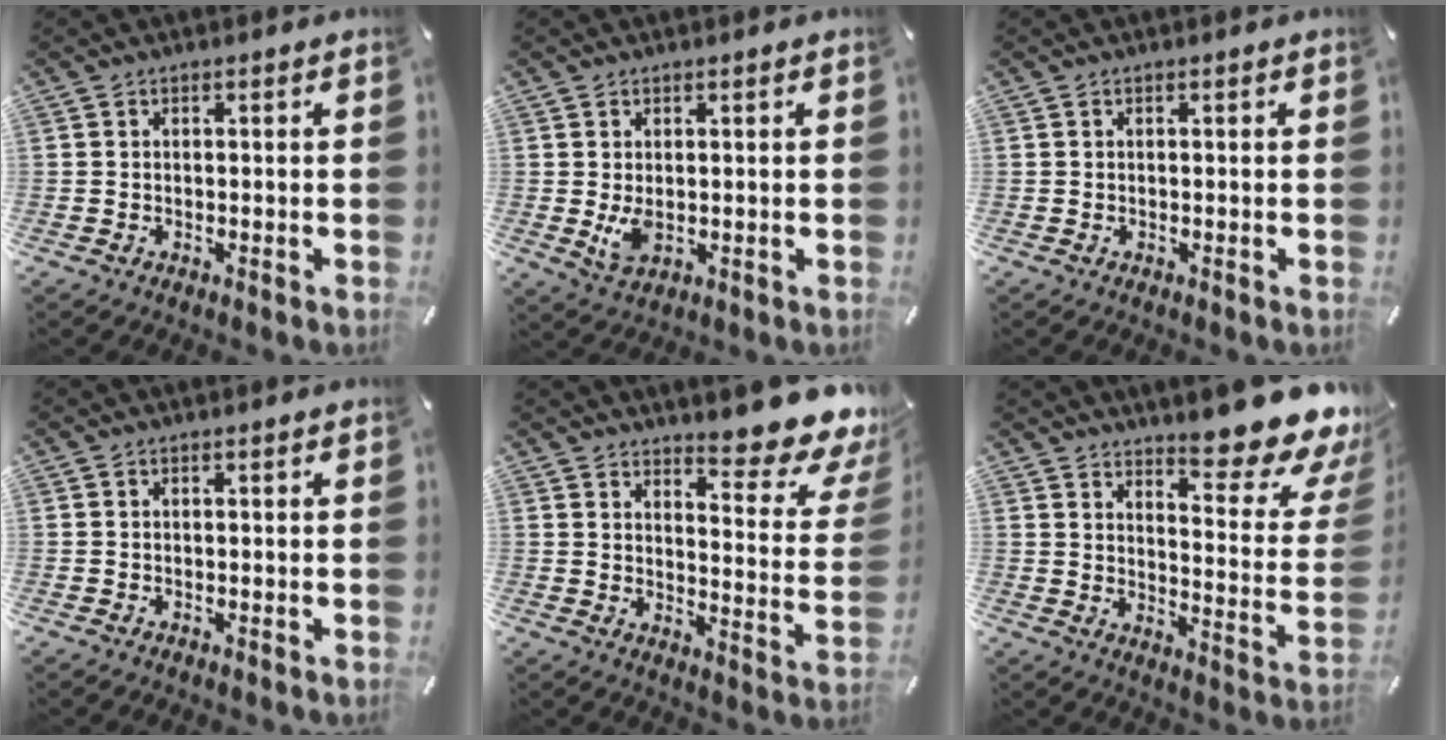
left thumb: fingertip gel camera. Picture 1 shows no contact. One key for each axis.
{"total": 4.5, "fx": 0.1, "fy": 2.7, "fz": 3.6, "tx": -0.070, "ty": -0.010, "tz": -0.002}
{"total": 0.0}
{"total": 0.0}
{"total": 11.7, "fx": 9.9, "fy": 3.3, "fz": 5.3, "tx": -0.062, "ty": -0.102, "tz": 0.163}
{"total": 15.3, "fx": 12.7, "fy": 3.9, "fz": 7.5, "tx": -0.085, "ty": -0.128, "tz": 0.206}